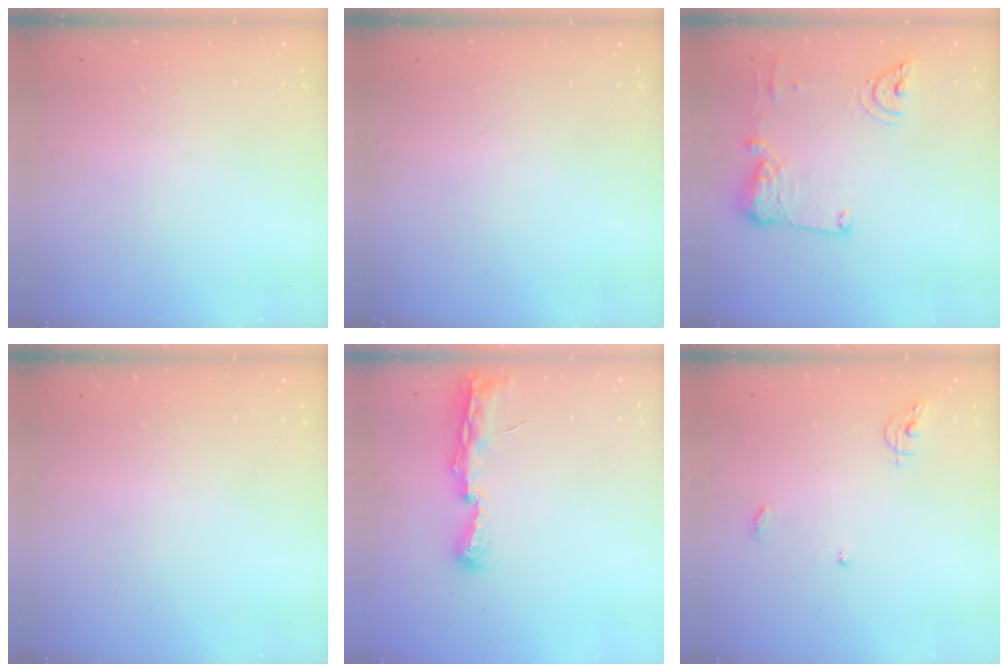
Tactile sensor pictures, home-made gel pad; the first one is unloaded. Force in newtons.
{"total": 0.0}
{"total": 14.2, "press": 14.0, "slide": 1.8}
{"total": 0.0}
{"total": 7.6, "press": 7.5, "slide": 0.6}
{"total": 6.3, "press": 6.3, "slide": 0.2}